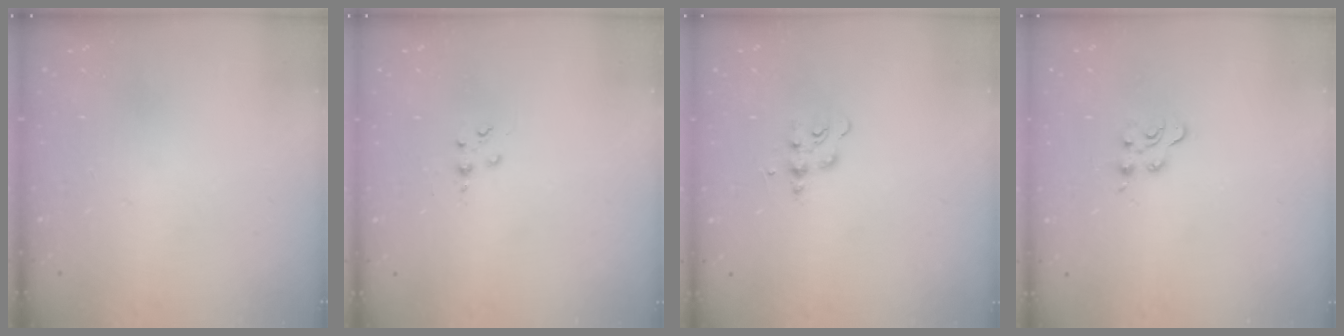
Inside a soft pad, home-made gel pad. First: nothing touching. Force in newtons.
{"total": 3.3, "press": 3.2, "slide": 0.5}
{"total": 6.0, "press": 6.0, "slide": 0.6}
{"total": 3.0, "press": 2.9, "slide": 0.3}